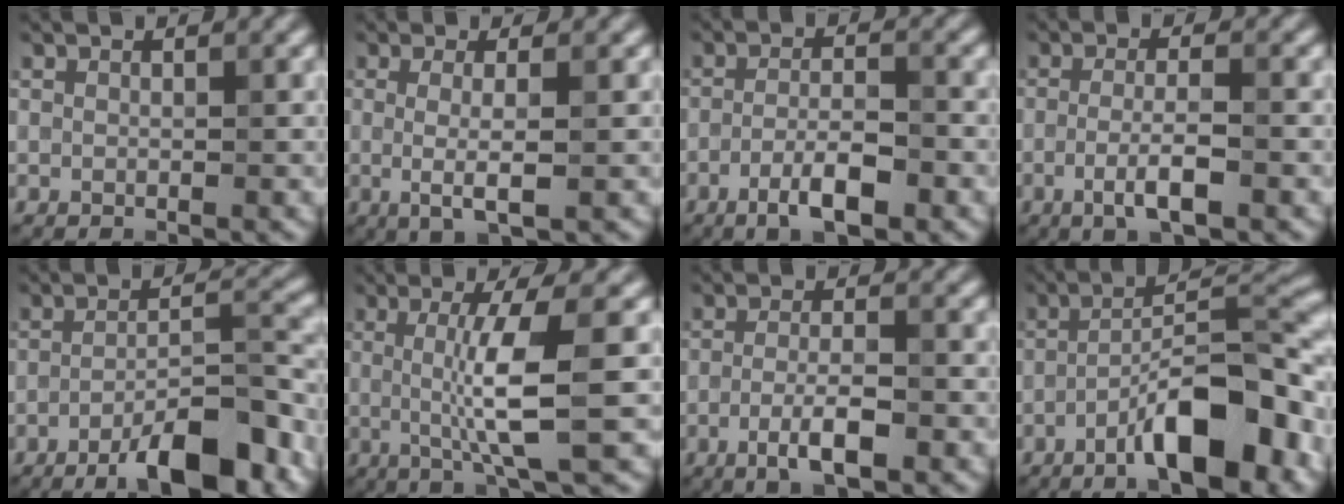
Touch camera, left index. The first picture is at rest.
{"total": 3.4, "force": [-0.1, 0.8, 3.4], "torque": [-0.060, -0.007, -0.003]}
{"total": 4.2, "force": [-2.1, 1.0, 3.4], "torque": [-0.065, 0.006, -0.041]}
{"total": 3.7, "force": [-1.4, 0.7, 3.4], "torque": [-0.061, 0.004, -0.030]}
{"total": 9.1, "force": [-5.8, 2.1, 6.8], "torque": [-0.098, 0.014, -0.092]}
{"total": 6.6, "force": [0.0, 1.0, 6.5], "torque": [-0.113, -0.001, 0.002]}
{"total": 4.0, "force": [-1.8, 0.9, 3.5], "torque": [-0.065, 0.003, -0.035]}
{"total": 10.3, "force": [-5.2, 2.6, 8.5], "torque": [-0.124, 0.024, -0.089]}